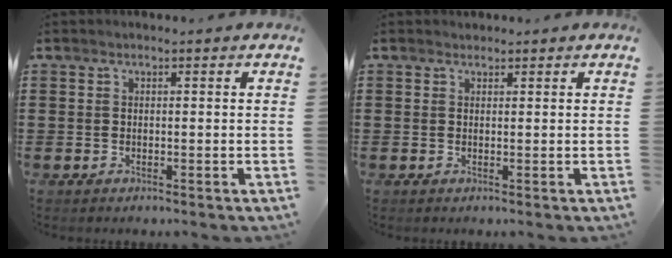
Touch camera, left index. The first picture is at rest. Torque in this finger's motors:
{"motor_torque": [0.01, 0.02, -0.01, 0.01]}